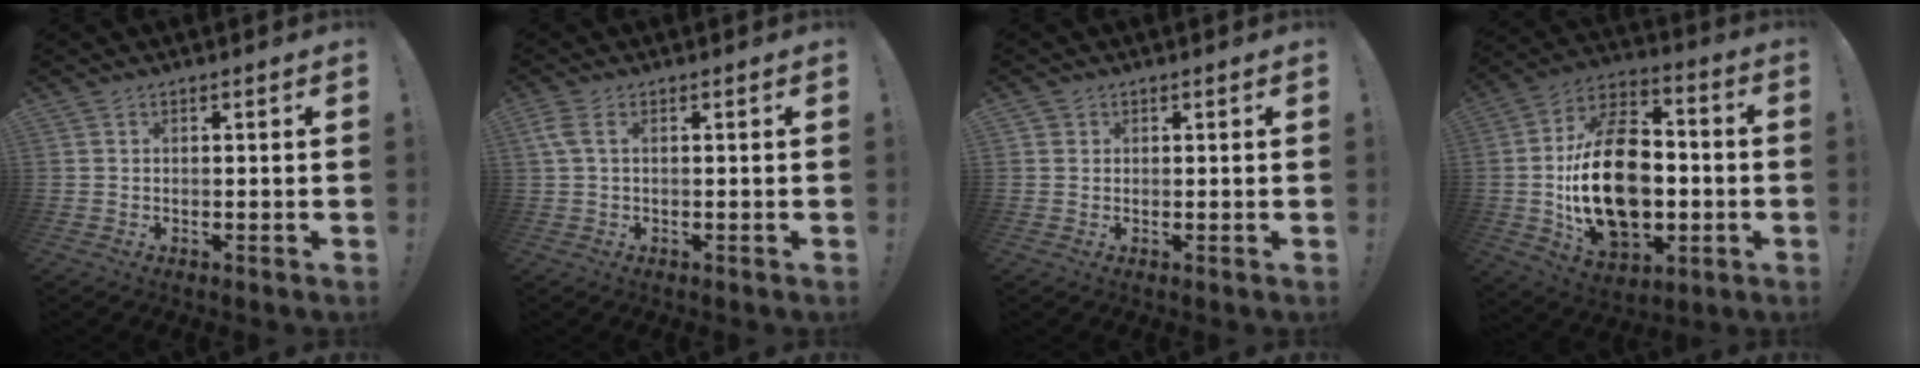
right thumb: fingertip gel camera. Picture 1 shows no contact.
{"total": 3.2, "force": [0.9, 1.1, 2.8], "torque": [-0.062, 0.003, 0.019]}
{"total": 1.1, "force": [0.5, 1.0, 0.1], "torque": [-0.002, 0.001, 0.010]}
{"total": 25.2, "force": [-2.6, 16.5, 18.9], "torque": [-0.343, 0.014, -0.032]}